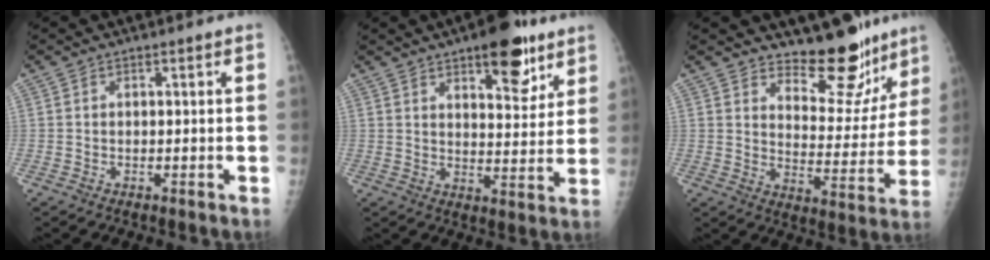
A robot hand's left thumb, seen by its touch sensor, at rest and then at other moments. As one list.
[{"total": 12.2, "force": [7.4, 4.9, 8.4], "torque": [-0.078, -0.039, 0.104]}, {"total": 13.6, "force": [11.6, 5.2, 4.7], "torque": [-0.016, -0.106, 0.163]}]